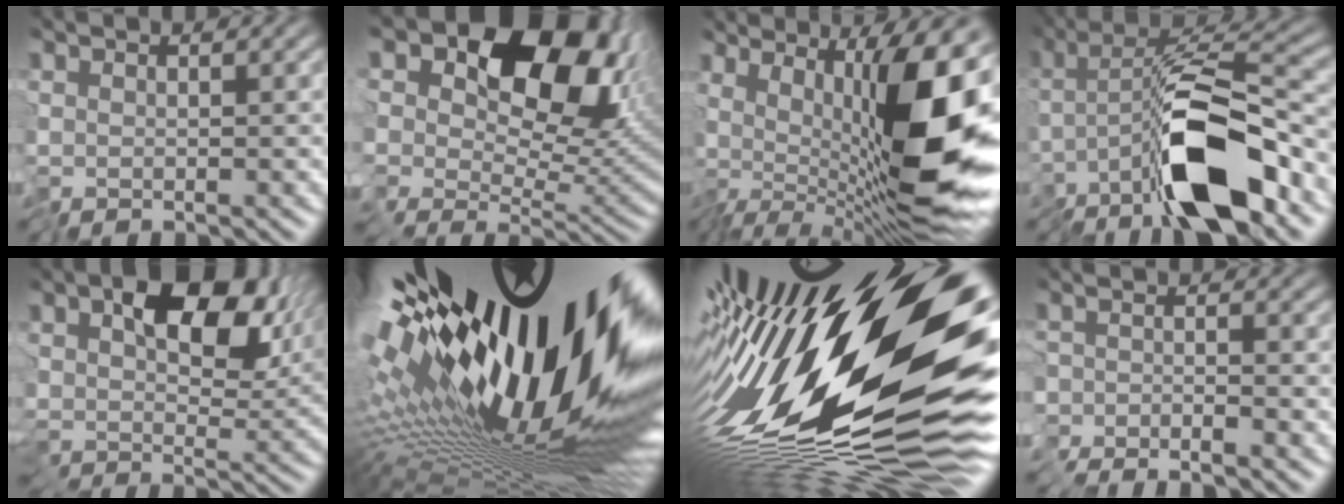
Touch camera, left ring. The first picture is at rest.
{"total": 15.0, "force": [6.0, 9.7, 9.7], "torque": [-0.144, 0.017, 0.103]}
{"total": 13.9, "force": [1.2, 4.7, 13.0], "torque": [-0.184, -0.004, 0.018]}
{"total": 9.9, "force": [-4.0, 2.6, 8.7], "torque": [-0.135, 0.009, -0.083]}
{"total": 10.6, "force": [3.6, 6.1, 7.9], "torque": [-0.132, -0.006, 0.065]}
{"total": 21.6, "force": [5.3, 6.4, 19.9], "torque": [-0.299, -0.015, 0.077]}
{"total": 20.6, "force": [0.2, 6.7, 19.5], "torque": [-0.332, -0.017, -0.010]}
{"total": 1.9, "force": [-1.8, -0.4, -0.2], "torque": [0.005, -0.013, -0.040]}